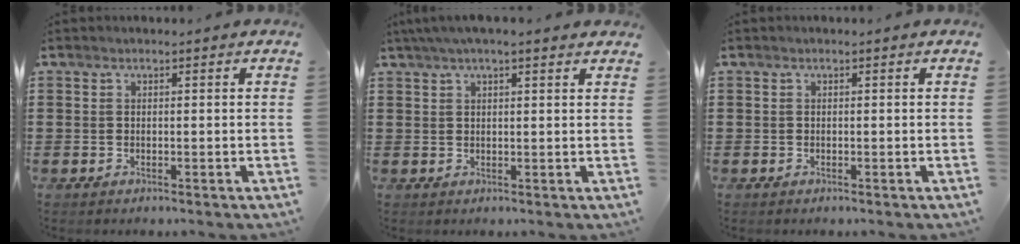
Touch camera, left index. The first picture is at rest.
{"total": 3.3, "force": [2.4, 0.4, 2.2], "torque": [-0.048, 0.006, 0.044]}
{"total": 0.0}